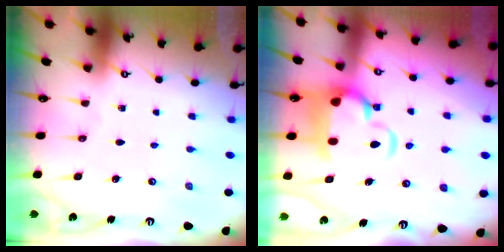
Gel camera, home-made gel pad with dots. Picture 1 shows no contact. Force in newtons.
{"total": 5.4, "press": 5.2, "slide": 1.4}